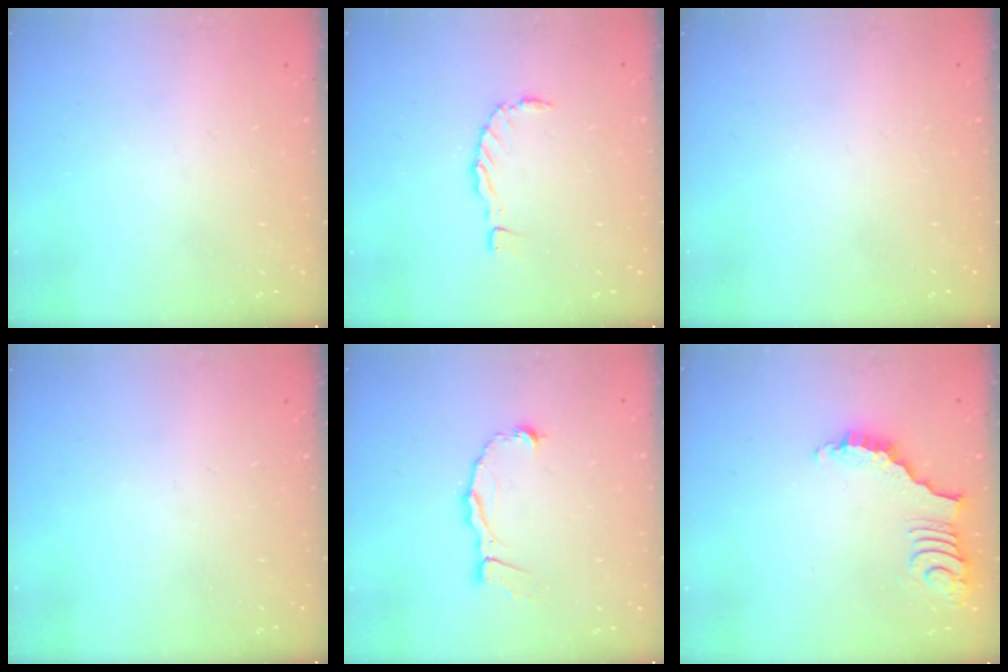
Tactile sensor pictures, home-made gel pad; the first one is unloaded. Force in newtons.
{"total": 0.0}
{"total": 1.5, "press": 1.5, "slide": 0.1}
{"total": 0.0}
{"total": 7.1, "press": 7.1, "slide": 0.7}
{"total": 3.6, "press": 3.6, "slide": 0.7}